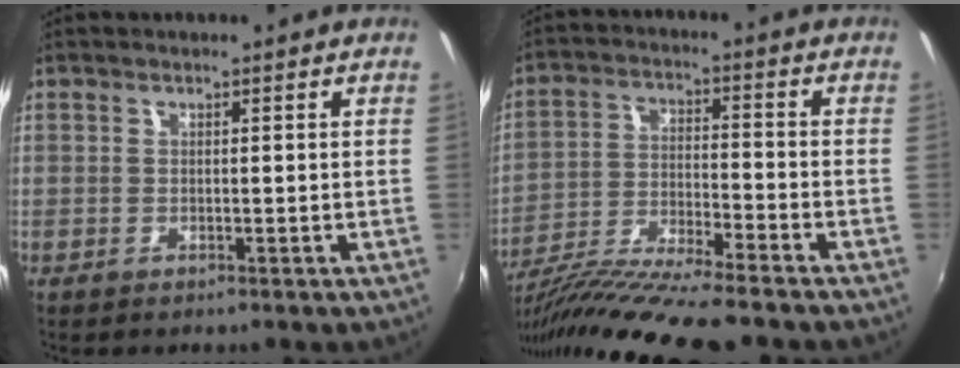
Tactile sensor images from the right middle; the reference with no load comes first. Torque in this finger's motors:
{"motor_torque": [0.95, -1.19, 0.29, 0.19]}